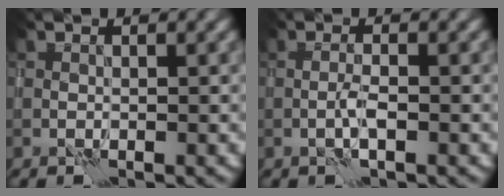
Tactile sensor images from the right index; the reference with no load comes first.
{"total": 1.2, "force": [-0.3, 0.1, 1.1], "torque": [-0.021, 0.004, -0.009]}